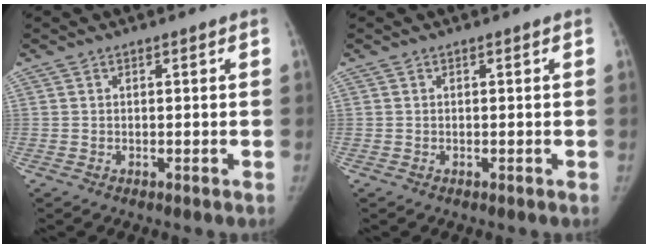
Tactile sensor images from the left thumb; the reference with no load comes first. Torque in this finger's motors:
{"motor_torque": [0.00, 0.00, 0.12, 0.09, 0.00]}